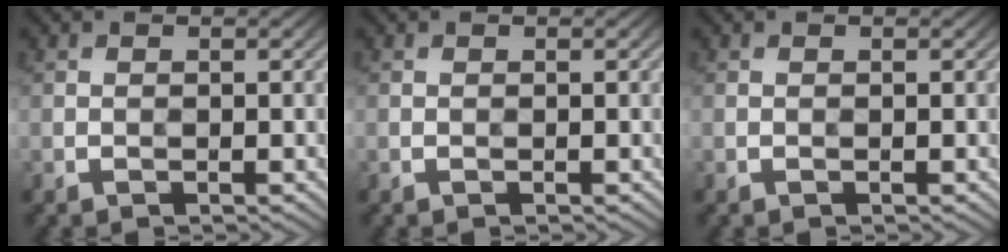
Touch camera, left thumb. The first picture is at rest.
{"total": 0.0}
{"total": 0.0}